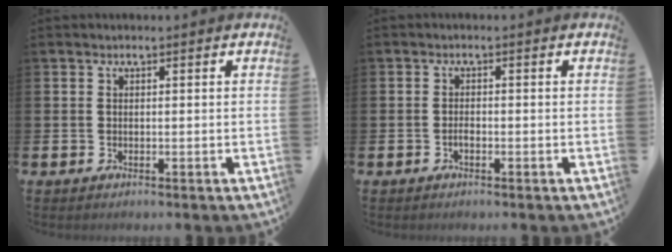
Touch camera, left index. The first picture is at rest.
{"total": 1.1, "force": [-0.6, 0.4, 0.9], "torque": [-0.016, -0.001, -0.011]}